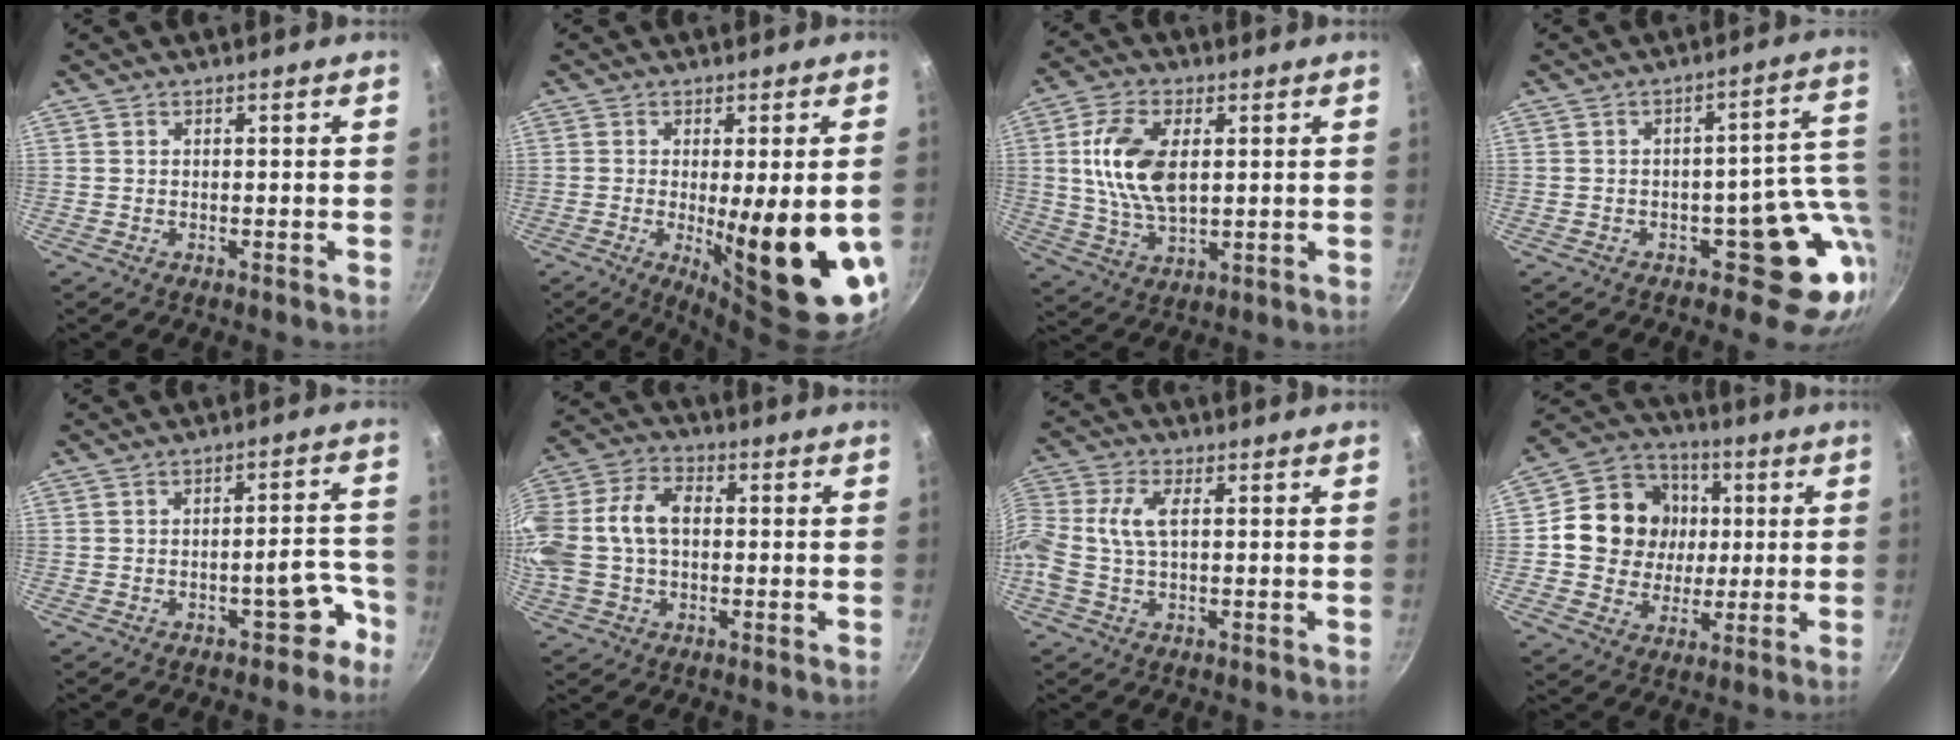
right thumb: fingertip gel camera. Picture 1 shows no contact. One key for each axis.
{"total": 16.4, "fx": -2.5, "fy": 3.8, "fz": 15.8, "tx": -0.204, "ty": -0.022, "tz": -0.022}
{"total": 11.0, "fx": 1.6, "fy": 5.9, "fz": 9.1, "tx": -0.174, "ty": 0.004, "tz": 0.031}
{"total": 12.5, "fx": -2.5, "fy": 8.1, "fz": 9.3, "tx": -0.024, "ty": 0.025, "tz": -0.028}
{"total": 7.0, "fx": -4.2, "fy": 3.5, "fz": 4.5, "tx": -0.005, "ty": 0.061, "tz": -0.042}
{"total": 16.9, "fx": 0.3, "fy": 11.7, "fz": 12.2, "tx": -0.256, "ty": 0.038, "tz": -0.002}
{"total": 8.2, "fx": 0.7, "fy": 4.3, "fz": 6.9, "tx": -0.158, "ty": 0.018, "tz": 0.004}
{"total": 15.6, "fx": 1.7, "fy": 14.1, "fz": 6.6, "tx": -0.087, "ty": 0.016, "tz": 0.022}